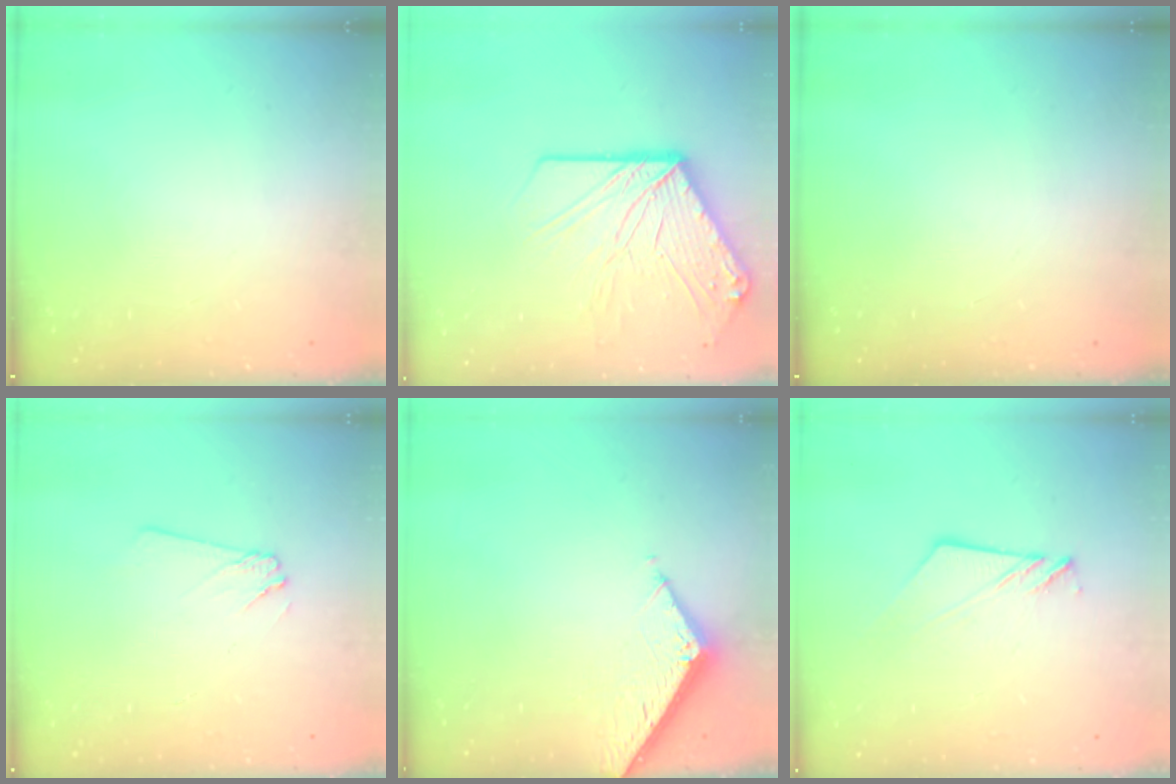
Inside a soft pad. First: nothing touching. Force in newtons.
{"total": 16.8, "press": 16.7, "slide": 2.2}
{"total": 0.0}
{"total": 3.0, "press": 3.0, "slide": 0.4}
{"total": 5.4, "press": 5.4, "slide": 0.7}
{"total": 7.5, "press": 7.5, "slide": 0.3}